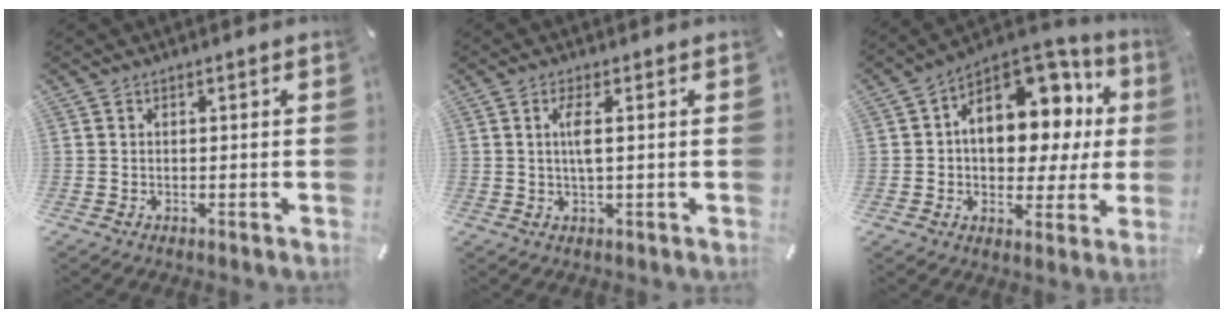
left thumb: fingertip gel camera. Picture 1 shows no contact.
{"total": 4.0, "force": [0.6, 0.6, 3.9], "torque": [-0.078, -0.002, 0.007]}
{"total": 17.3, "force": [4.3, 11.7, 12.0], "torque": [-0.158, -0.033, 0.076]}